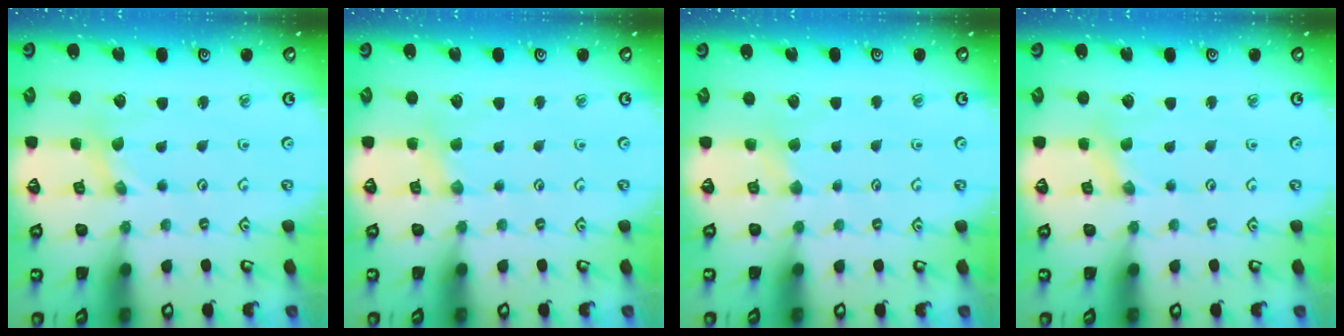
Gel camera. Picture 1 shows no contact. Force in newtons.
{"total": 2.9, "press": 2.9, "slide": 0.4}
{"total": 2.5, "press": 2.5, "slide": 0.4}
{"total": 0.0}